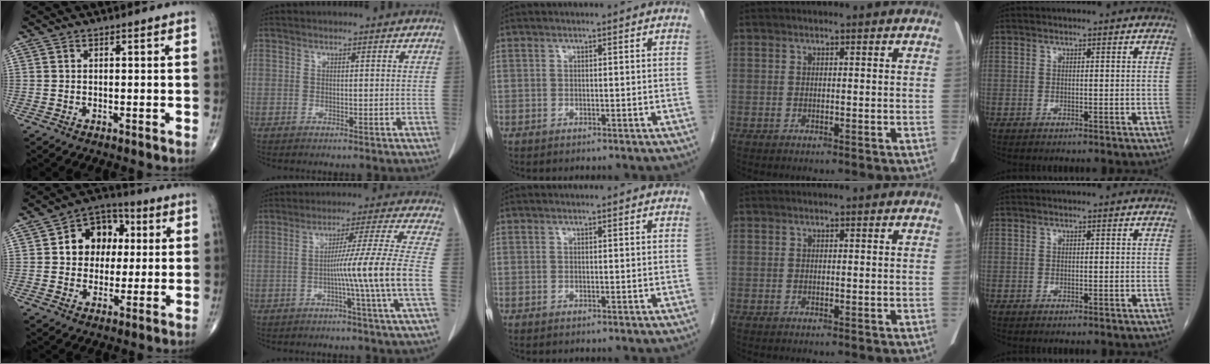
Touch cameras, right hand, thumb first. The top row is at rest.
{"thumb": {"total": 11.8, "force": [2.1, 9.2, 7.1], "torque": [-0.058, 0.014, 0.026]}, "index": {"total": 10.8, "force": [-2.5, -3.2, 10.0], "torque": [-0.159, -0.003, -0.043]}}